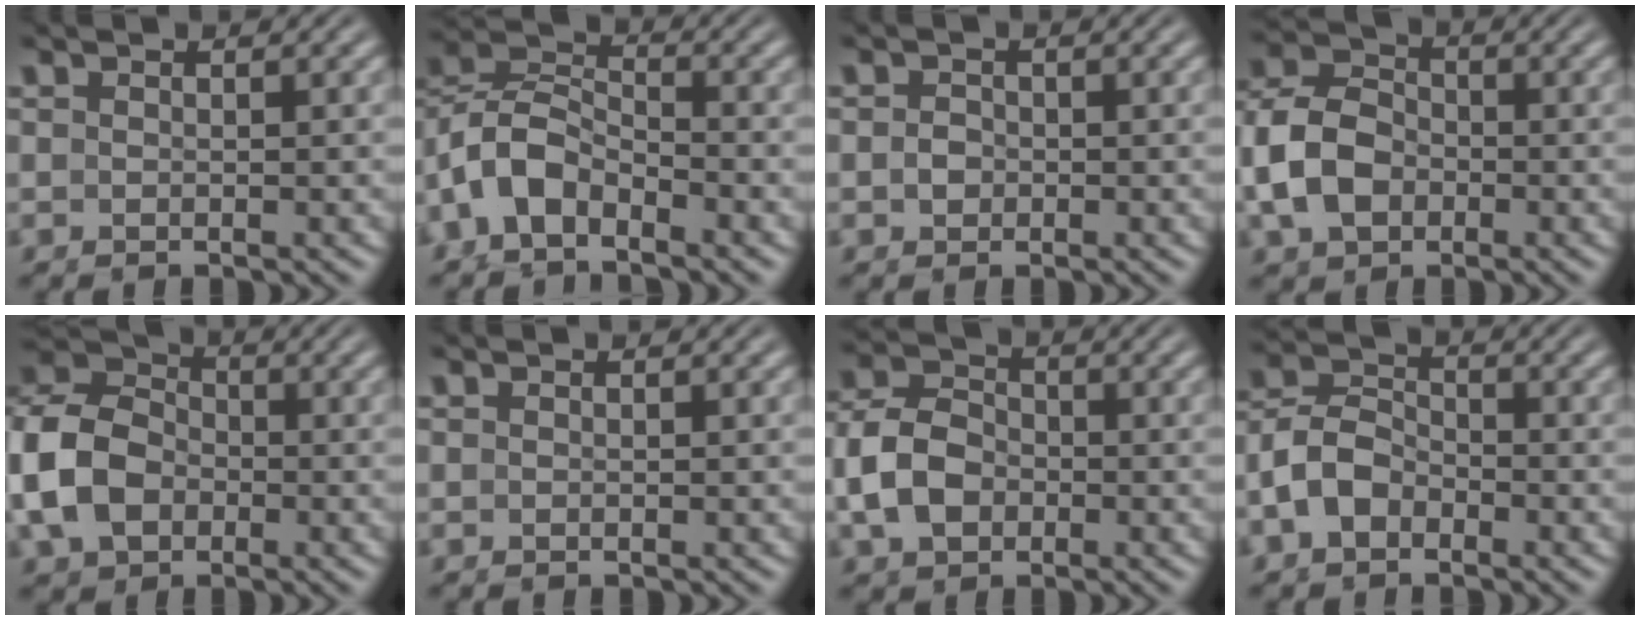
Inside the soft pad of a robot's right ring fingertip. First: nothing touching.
{"total": 7.0, "force": [-1.8, 5.9, 3.3], "torque": [-0.097, -0.014, -0.037]}
{"total": 0.8, "force": [-0.1, 0.7, 0.2], "torque": [-0.013, -0.006, 0.002]}
{"total": 7.0, "force": [-0.9, 5.9, 3.6], "torque": [-0.086, -0.013, -0.012]}
{"total": 9.6, "force": [-0.4, 8.3, 4.8], "torque": [-0.112, -0.006, -0.011]}
{"total": 0.0}
{"total": 5.8, "force": [-0.8, 4.9, 3.1], "torque": [-0.068, -0.011, -0.010]}
{"total": 7.1, "force": [-2.0, 6.1, 3.0], "torque": [-0.079, -0.021, -0.035]}